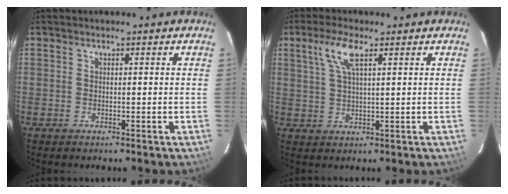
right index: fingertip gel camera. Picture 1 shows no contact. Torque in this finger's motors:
{"motor_torque": [0.08, 0.04, 0.13, 0.07]}